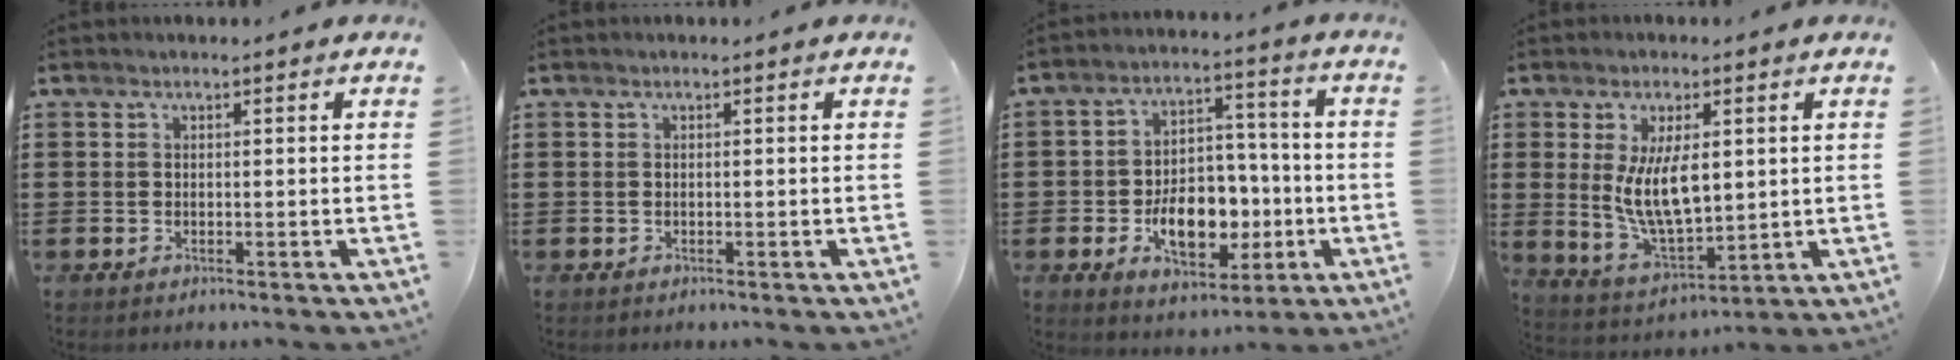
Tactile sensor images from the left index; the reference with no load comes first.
{"total": 0.0}
{"total": 9.8, "force": [-2.6, 6.2, 7.2], "torque": [-0.122, 0.011, -0.043]}
{"total": 9.0, "force": [1.8, 4.0, 7.9], "torque": [-0.156, 0.000, 0.030]}